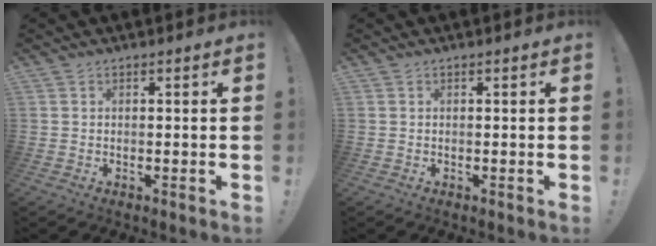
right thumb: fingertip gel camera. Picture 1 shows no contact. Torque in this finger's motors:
{"motor_torque": [0.00, 0.00, 0.00, 0.00, 0.00]}